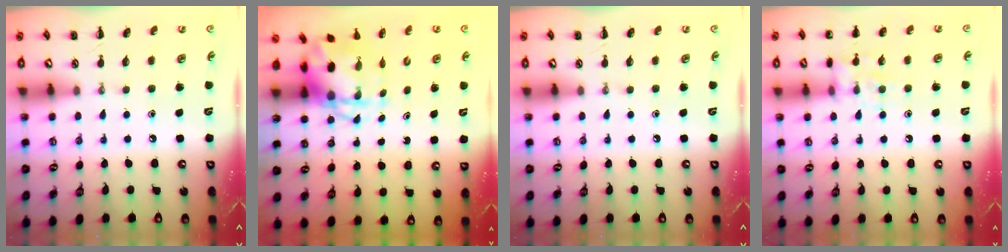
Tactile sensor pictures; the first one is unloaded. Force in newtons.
{"total": 5.6, "press": 5.6, "slide": 0.8}
{"total": 0.0}
{"total": 10.2, "press": 10.2, "slide": 0.6}